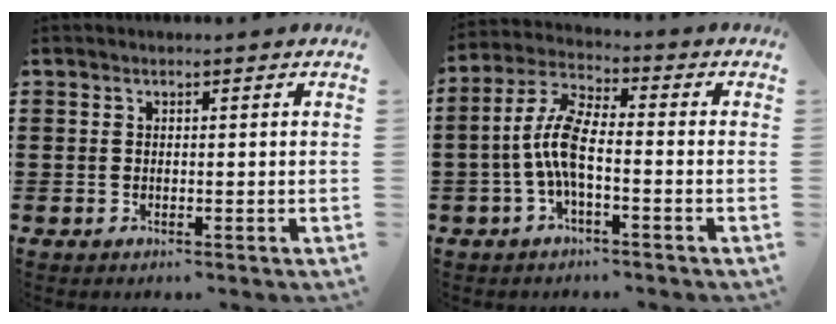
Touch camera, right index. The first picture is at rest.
{"total": 7.4, "force": [-1.8, 2.3, 6.8], "torque": [-0.154, -0.005, -0.039]}